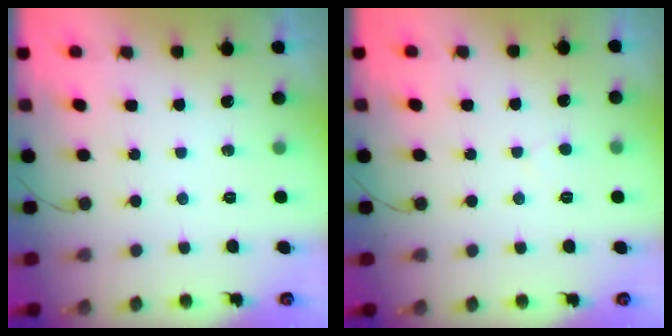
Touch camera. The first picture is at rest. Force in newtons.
{"total": 2.9, "press": 2.9, "slide": 0.3}